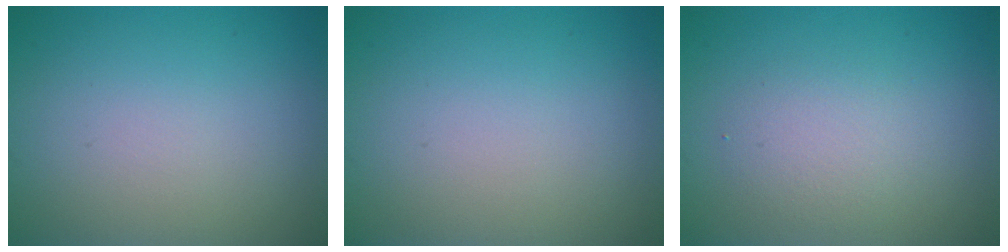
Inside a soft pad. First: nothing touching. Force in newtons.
{"total": 0.0}
{"total": 2.2, "press": 2.2, "slide": 0.0}